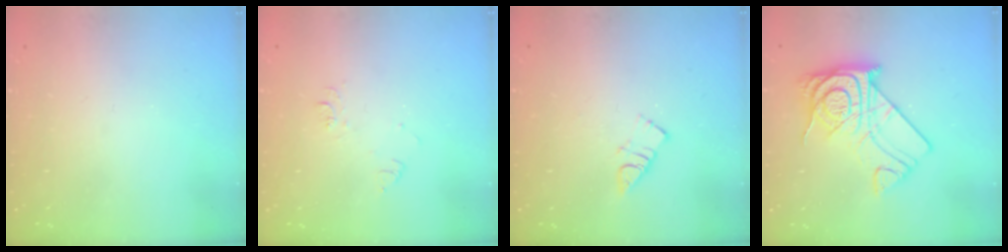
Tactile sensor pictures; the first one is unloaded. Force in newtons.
{"total": 6.2, "press": 6.2, "slide": 0.5}
{"total": 3.9, "press": 3.9, "slide": 0.3}
{"total": 15.9, "press": 15.9, "slide": 1.4}